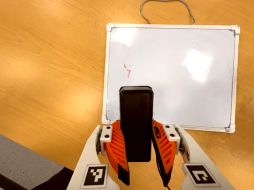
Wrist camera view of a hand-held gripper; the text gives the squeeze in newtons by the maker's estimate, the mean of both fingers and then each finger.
{"total": 11.4, "left": 9.5, "right": 13.3}